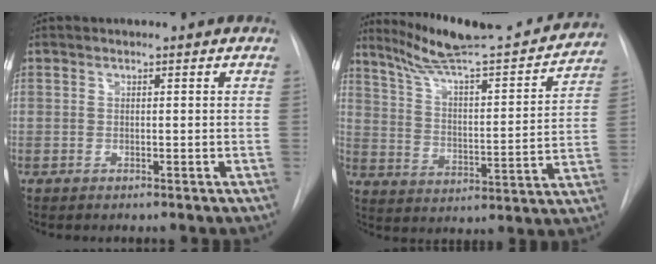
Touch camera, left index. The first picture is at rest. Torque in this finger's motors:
{"motor_torque": [0.23, -0.31, 0.09, 0.06]}